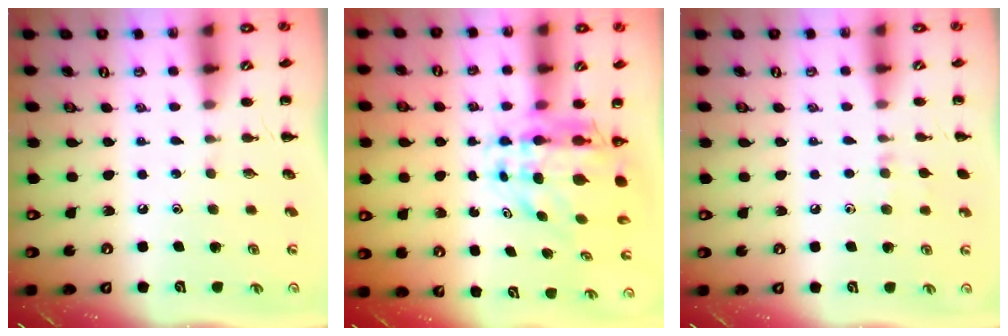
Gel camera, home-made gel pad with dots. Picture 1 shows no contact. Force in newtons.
{"total": 8.1, "press": 7.7, "slide": 2.5}
{"total": 5.5, "press": 5.1, "slide": 2.0}